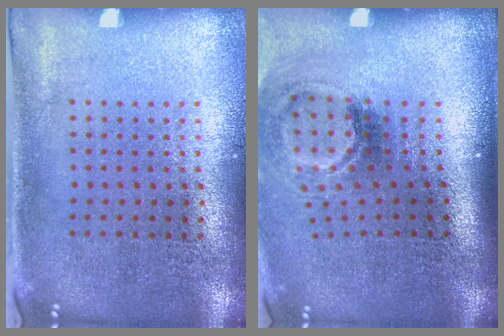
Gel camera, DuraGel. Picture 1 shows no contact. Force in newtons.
{"total": 2.1, "press": 1.3, "slide": 1.6}